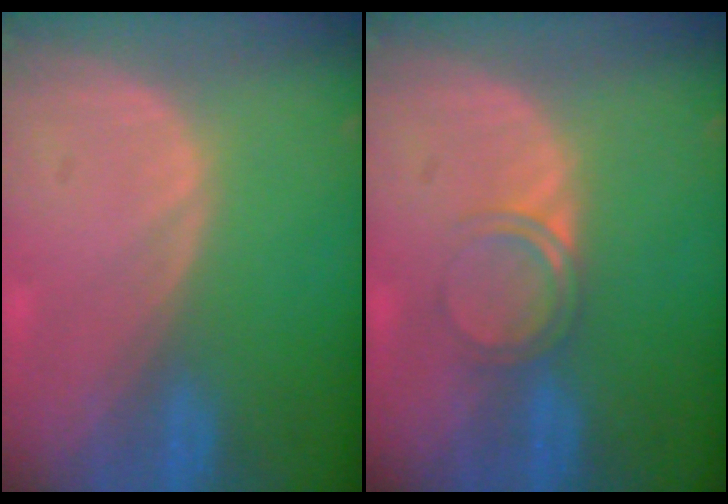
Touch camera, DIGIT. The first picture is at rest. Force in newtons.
{"total": 2.8, "press": 2.8, "slide": 0.2}